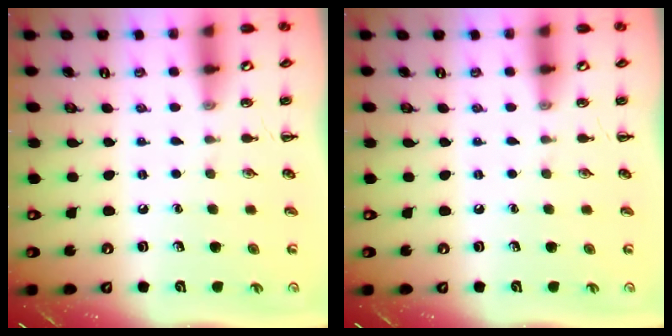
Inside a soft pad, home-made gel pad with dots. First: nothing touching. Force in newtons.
{"total": 0.0}